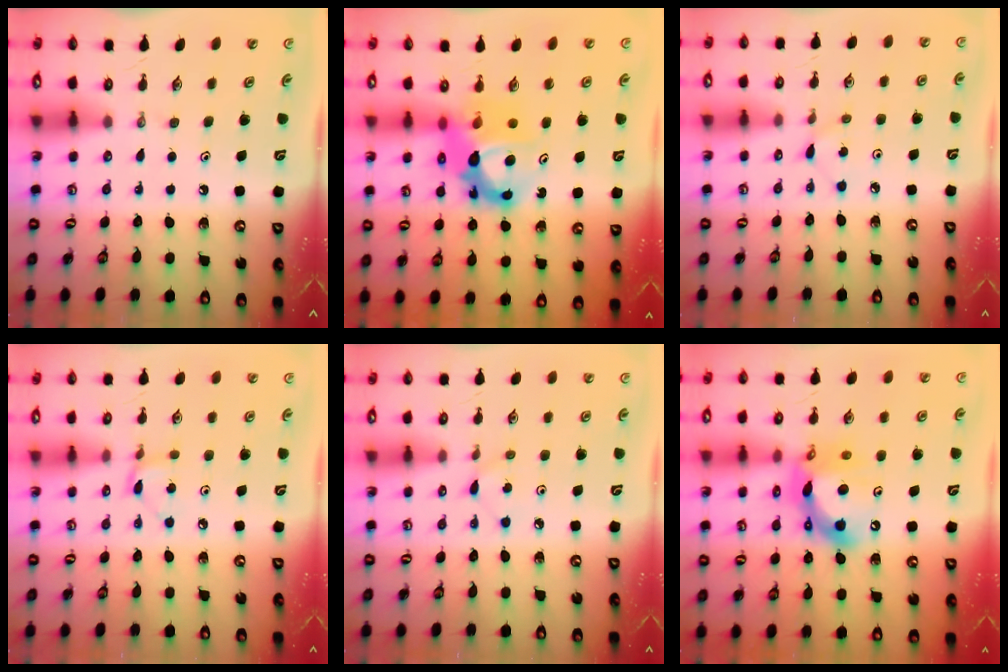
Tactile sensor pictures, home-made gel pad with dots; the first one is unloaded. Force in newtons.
{"total": 11.9, "press": 11.8, "slide": 0.9}
{"total": 2.6, "press": 2.5, "slide": 0.3}
{"total": 3.4, "press": 3.4, "slide": 0.3}
{"total": 2.6, "press": 2.5, "slide": 0.3}
{"total": 13.6, "press": 13.5, "slide": 1.5}